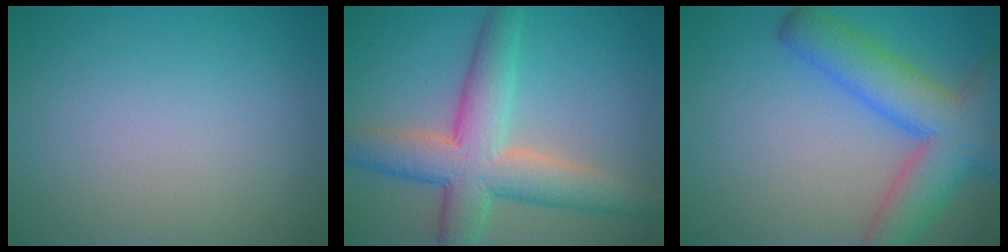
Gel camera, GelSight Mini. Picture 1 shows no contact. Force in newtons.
{"total": 7.9, "press": 7.9, "slide": 0.6}
{"total": 8.2, "press": 8.1, "slide": 0.5}